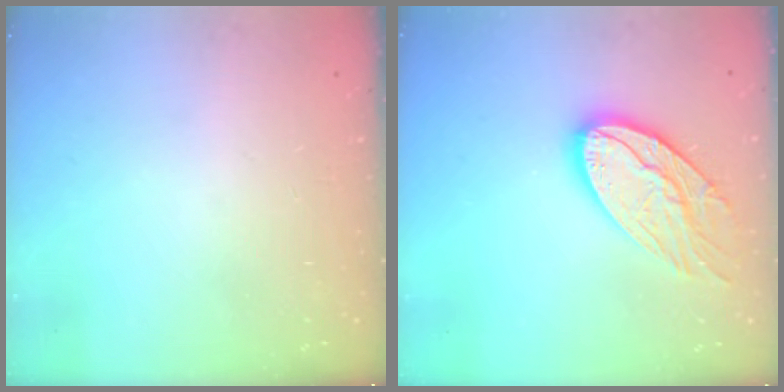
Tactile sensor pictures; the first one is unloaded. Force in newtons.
{"total": 15.9, "press": 15.8, "slide": 1.2}